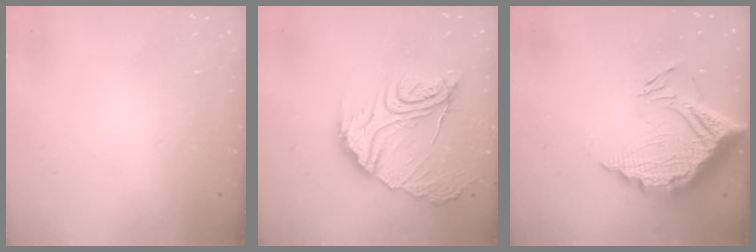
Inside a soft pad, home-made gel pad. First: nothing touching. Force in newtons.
{"total": 18.5, "press": 18.4, "slide": 1.9}
{"total": 18.3, "press": 18.2, "slide": 1.8}